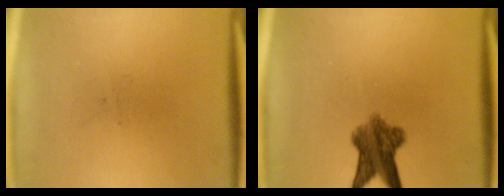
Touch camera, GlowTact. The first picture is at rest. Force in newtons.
{"total": 7.0}